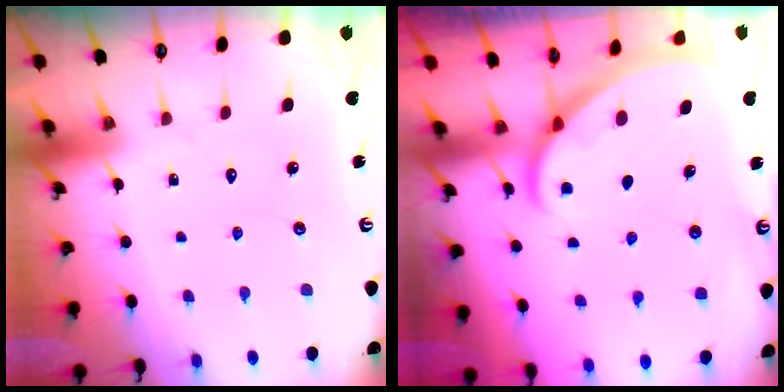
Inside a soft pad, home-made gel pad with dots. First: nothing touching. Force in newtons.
{"total": 1.9, "press": 1.9, "slide": 0.1}